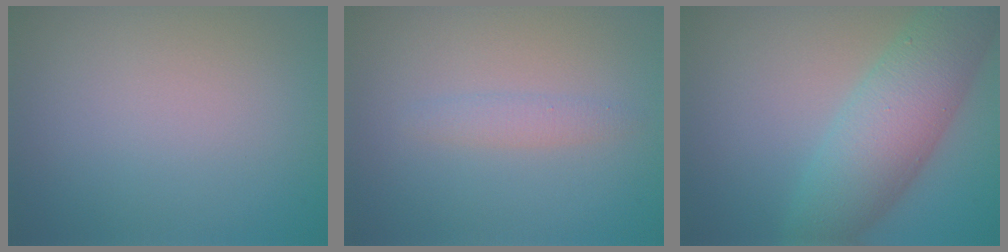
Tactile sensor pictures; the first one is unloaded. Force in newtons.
{"total": 1.3, "press": 1.3, "slide": 0.0}
{"total": 7.4, "press": 7.4, "slide": 0.2}